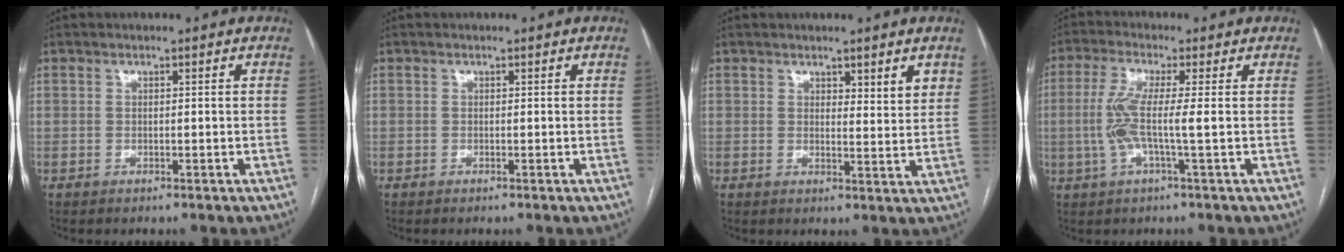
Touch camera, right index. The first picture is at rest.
{"total": 0.0}
{"total": 3.9, "force": [2.5, 0.8, 2.8], "torque": [-0.036, -0.010, 0.036]}
{"total": 6.2, "force": [-0.3, 0.0, 6.2], "torque": [-0.143, 0.005, -0.009]}